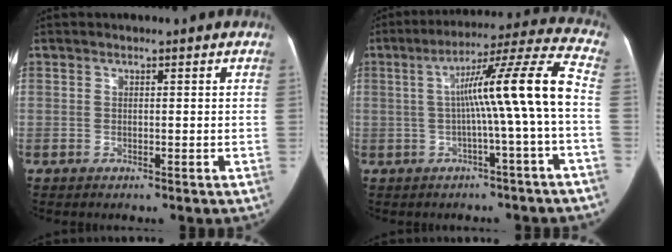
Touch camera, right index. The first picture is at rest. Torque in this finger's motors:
{"motor_torque": [1.53, -0.02, 0.44, 0.17]}